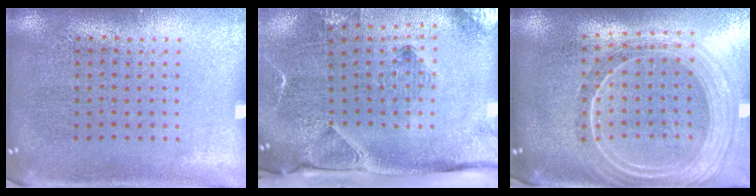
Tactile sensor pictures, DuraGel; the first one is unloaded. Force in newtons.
{"total": 3.4, "press": 2.4, "slide": 2.4}
{"total": 2.4, "press": 2.0, "slide": 1.2}